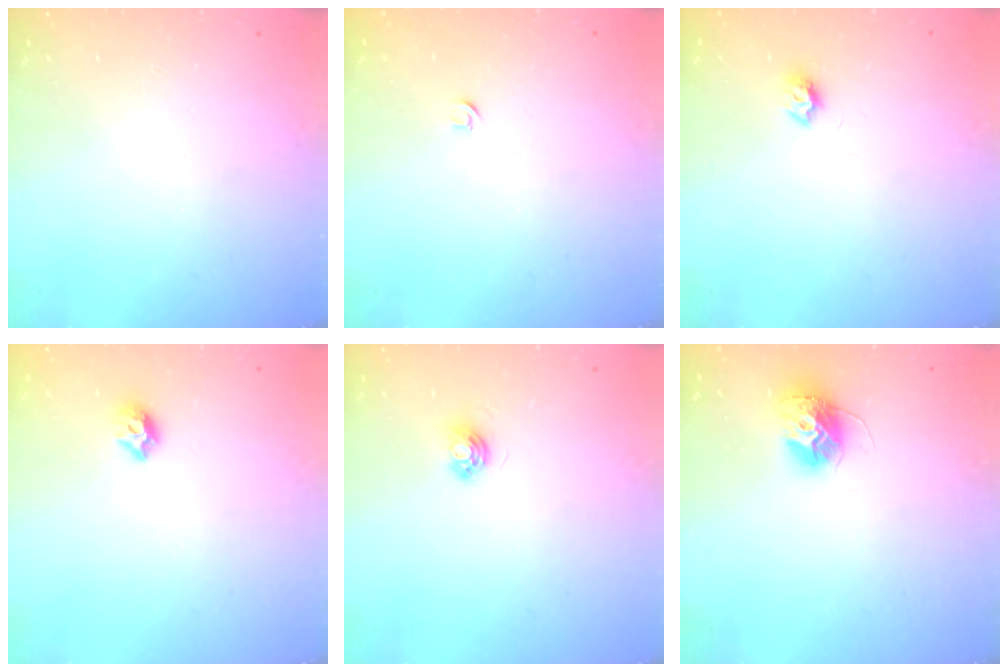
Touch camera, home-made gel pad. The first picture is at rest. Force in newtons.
{"total": 2.7, "press": 2.6, "slide": 0.6}
{"total": 4.6, "press": 4.6, "slide": 0.5}
{"total": 6.4, "press": 6.3, "slide": 0.8}
{"total": 4.7, "press": 4.7, "slide": 0.5}
{"total": 11.8, "press": 11.8, "slide": 0.9}